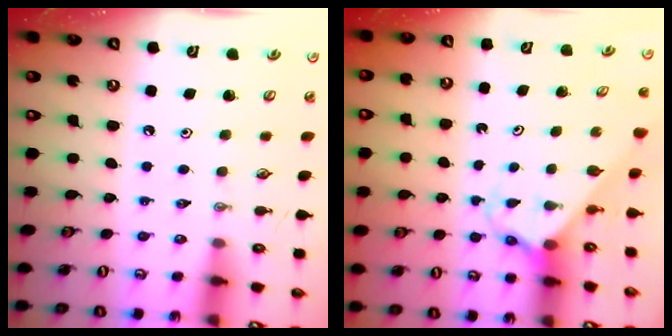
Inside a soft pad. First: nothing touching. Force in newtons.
{"total": 2.6, "press": 2.6, "slide": 0.1}